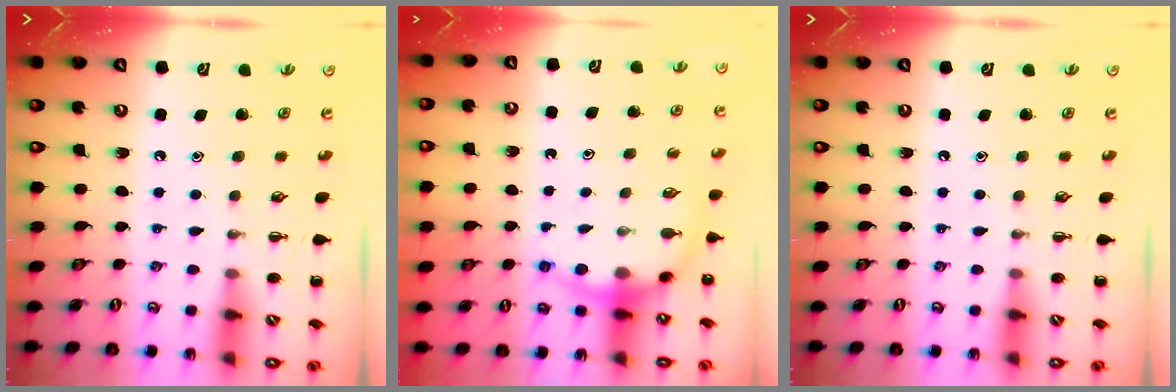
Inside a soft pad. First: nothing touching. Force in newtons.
{"total": 7.3, "press": 7.2, "slide": 1.3}
{"total": 0.0}